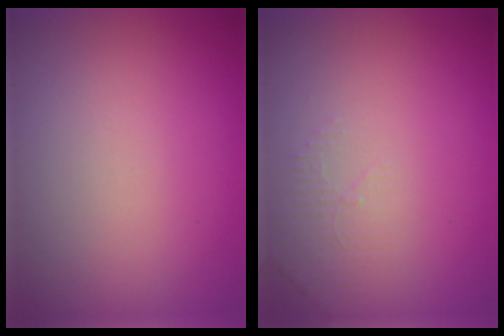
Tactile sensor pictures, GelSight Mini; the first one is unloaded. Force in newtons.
{"total": 1.5, "press": 1.5, "slide": 0.4}